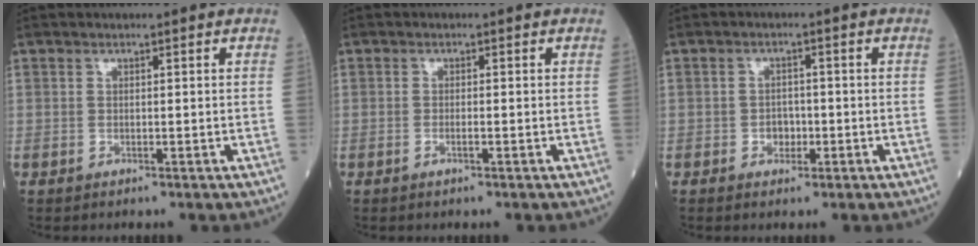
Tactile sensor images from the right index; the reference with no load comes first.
{"total": 0.8, "force": [-0.4, 0.1, 0.8], "torque": [-0.021, 0.001, -0.004]}
{"total": 2.2, "force": [-0.7, 1.7, 1.2], "torque": [-0.012, 0.009, -0.006]}